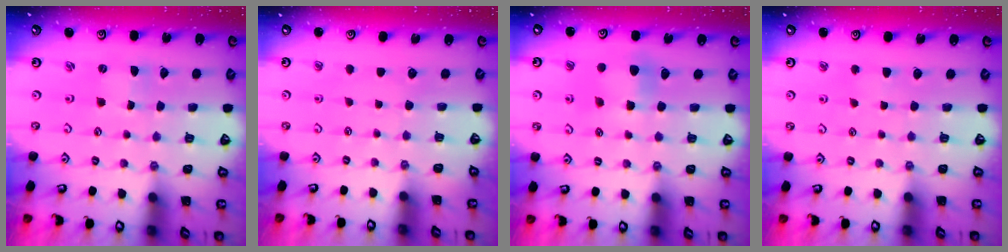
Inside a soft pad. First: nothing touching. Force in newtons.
{"total": 0.0}
{"total": 5.7, "press": 5.7, "slide": 0.6}
{"total": 2.4, "press": 2.4, "slide": 0.3}